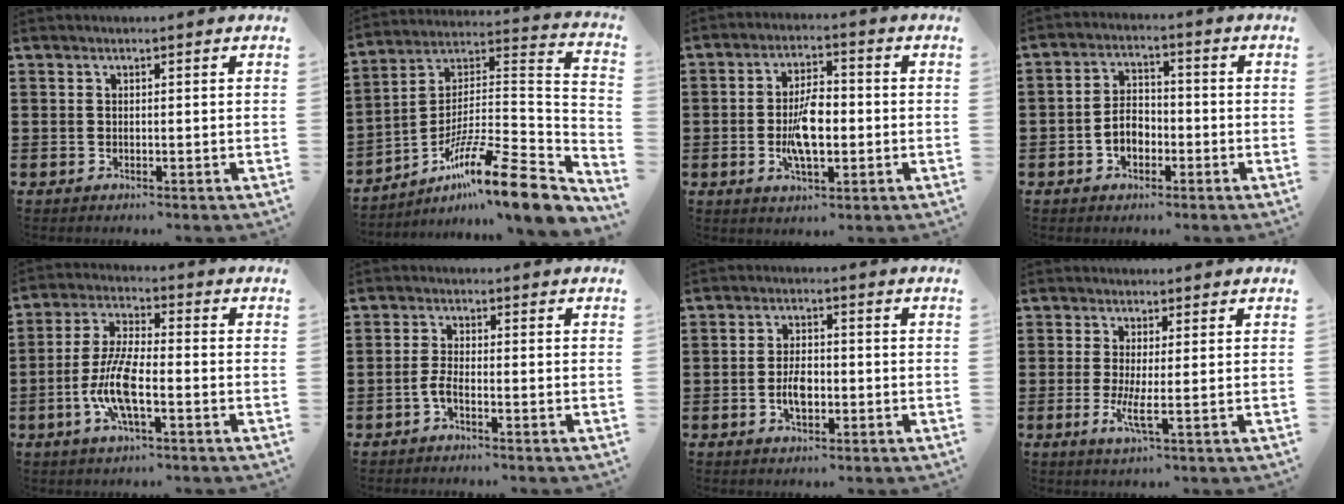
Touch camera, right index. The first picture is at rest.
{"total": 14.8, "force": [-10.1, 1.5, 10.7], "torque": [-0.173, 0.012, -0.184]}
{"total": 7.6, "force": [-1.3, 3.3, 6.7], "torque": [-0.134, -0.004, -0.031]}
{"total": 4.5, "force": [-1.7, 2.8, 3.1], "torque": [-0.067, 0.001, -0.033]}
{"total": 8.6, "force": [-2.7, 2.5, 7.7], "torque": [-0.174, -0.014, -0.055]}
{"total": 2.4, "force": [-1.3, 0.3, 2.0], "torque": [-0.053, -0.009, -0.026]}
{"total": 4.2, "force": [-1.0, 2.1, 3.5], "torque": [-0.061, -0.002, -0.019]}
{"total": 3.8, "force": [-0.5, 0.0, 3.7], "torque": [-0.083, -0.016, -0.014]}